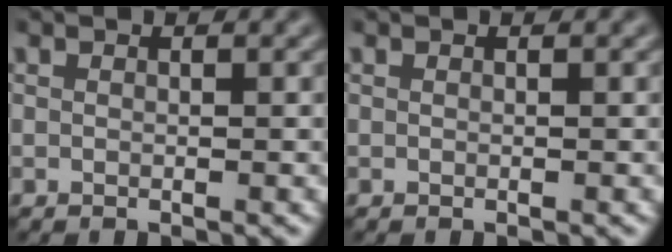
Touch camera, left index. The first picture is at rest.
{"total": 0.0}